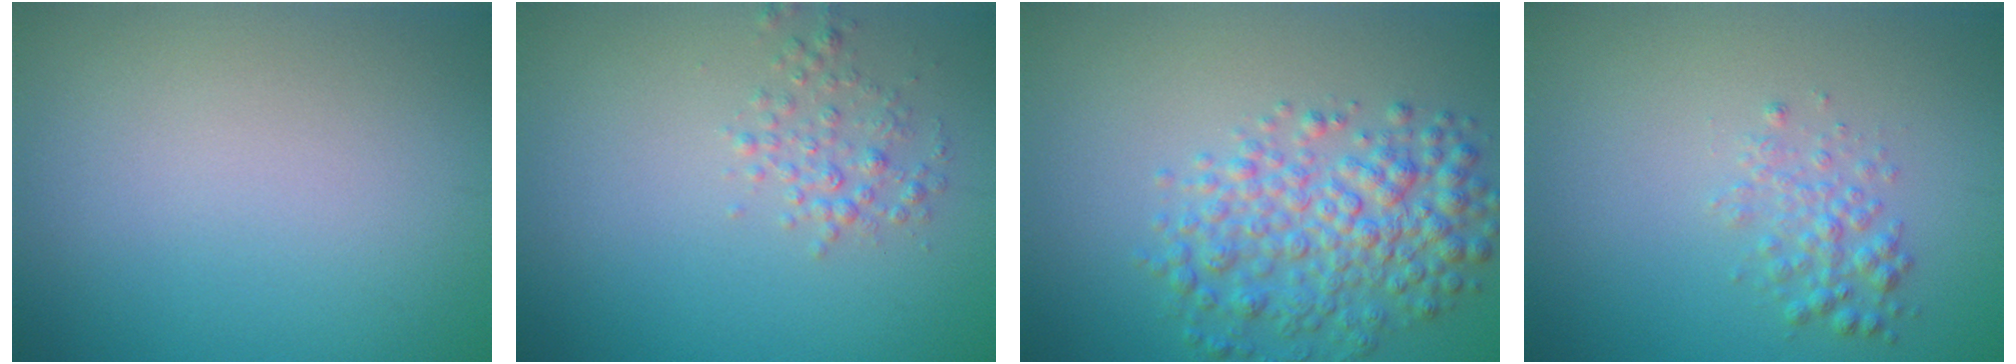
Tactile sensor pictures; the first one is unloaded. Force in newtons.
{"total": 1.9, "press": 1.9, "slide": 0.0}
{"total": 5.5, "press": 5.5, "slide": 0.1}
{"total": 1.9, "press": 1.9, "slide": 0.0}